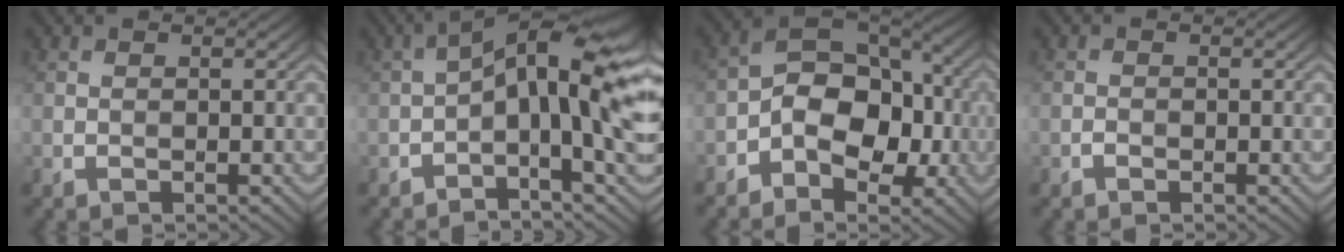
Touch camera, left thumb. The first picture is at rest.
{"total": 12.3, "force": [-0.1, 3.8, 11.7], "torque": [-0.183, 0.019, -0.017]}
{"total": 10.0, "force": [-3.0, 6.4, 7.2], "torque": [-0.115, 0.003, -0.066]}
{"total": 0.7, "force": [-0.5, 0.4, 0.3], "torque": [-0.004, -0.001, -0.010]}